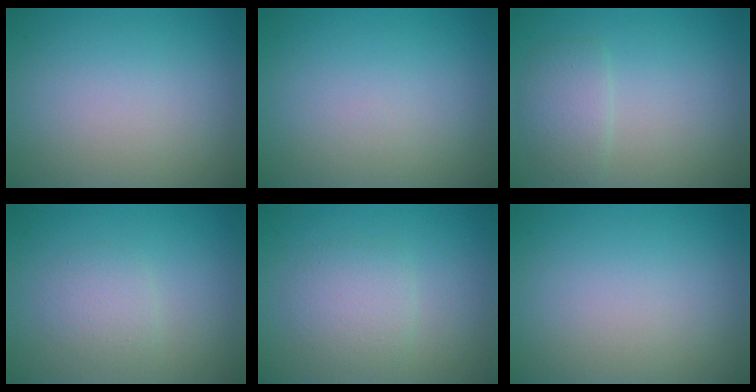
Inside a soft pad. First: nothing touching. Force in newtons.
{"total": 0.0}
{"total": 2.3, "press": 2.2, "slide": 0.1}
{"total": 1.7, "press": 1.7, "slide": 0.1}
{"total": 2.3, "press": 2.3, "slide": 0.1}
{"total": 0.0}